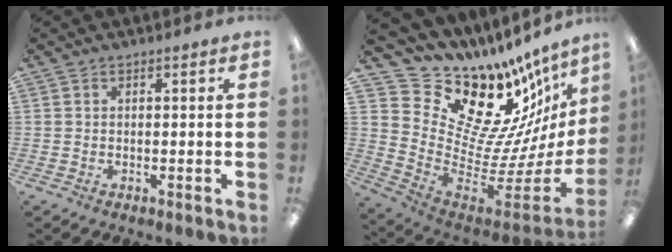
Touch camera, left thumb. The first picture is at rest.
{"total": 19.4, "force": [13.6, 11.2, 8.2], "torque": [-0.110, -0.143, 0.273]}